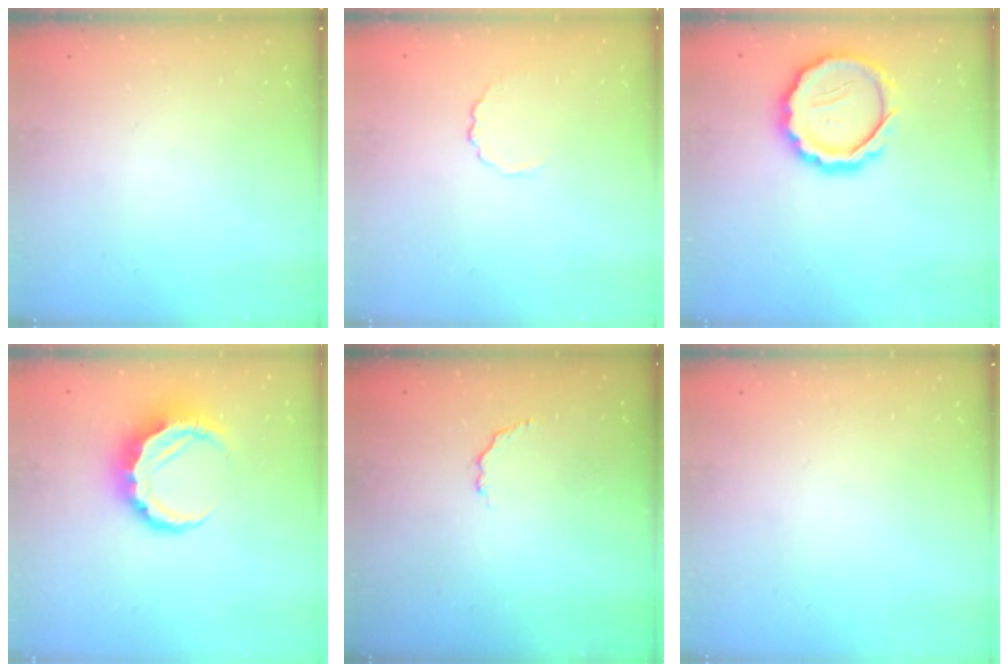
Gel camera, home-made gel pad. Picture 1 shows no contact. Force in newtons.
{"total": 3.1, "press": 2.9, "slide": 1.1}
{"total": 12.9, "press": 12.8, "slide": 1.6}
{"total": 9.1, "press": 9.0, "slide": 1.6}
{"total": 2.6, "press": 2.4, "slide": 1.0}
{"total": 0.0}